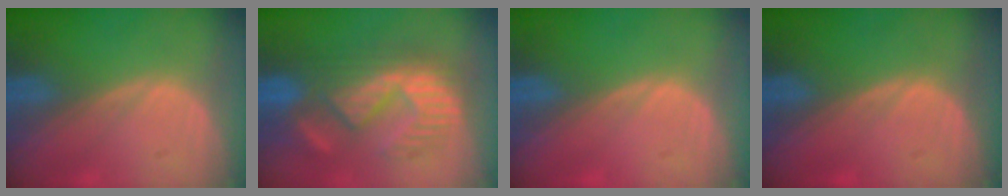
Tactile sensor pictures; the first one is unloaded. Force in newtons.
{"total": 9.9, "press": 9.8, "slide": 0.9}
{"total": 0.0}
{"total": 0.0}